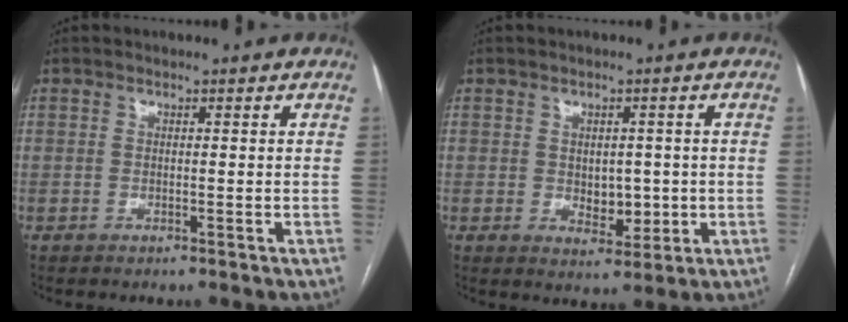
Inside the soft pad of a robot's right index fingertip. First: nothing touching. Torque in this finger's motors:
{"motor_torque": [0.04, -0.02, 0.06, 0.01]}